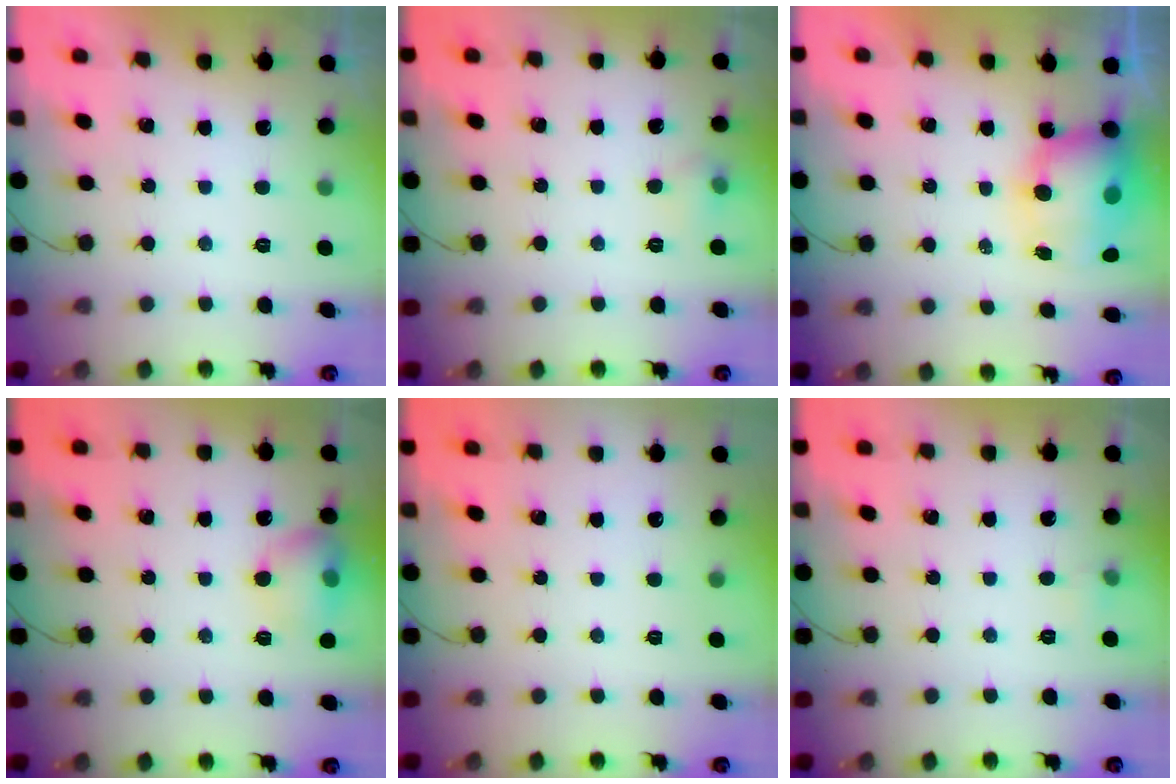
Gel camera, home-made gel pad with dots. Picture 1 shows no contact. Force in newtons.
{"total": 5.2, "press": 4.9, "slide": 1.5}
{"total": 10.1, "press": 9.8, "slide": 2.3}
{"total": 10.0, "press": 9.9, "slide": 1.5}
{"total": 0.0}
{"total": 3.0, "press": 2.7, "slide": 1.3}